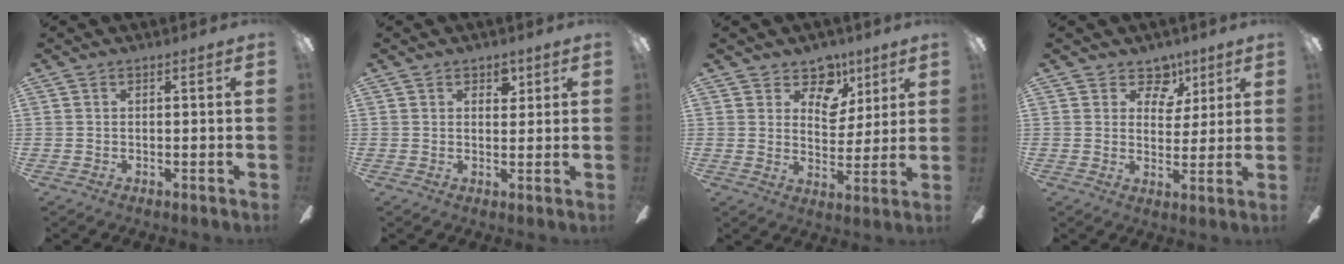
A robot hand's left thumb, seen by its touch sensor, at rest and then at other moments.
{"total": 3.4, "force": [2.1, 2.0, 1.7], "torque": [-0.004, -0.007, 0.031]}
{"total": 10.2, "force": [5.9, 7.3, 4.1], "torque": [-0.050, -0.034, 0.108]}
{"total": 8.0, "force": [4.6, 5.8, 3.0], "torque": [-0.030, -0.023, 0.081]}